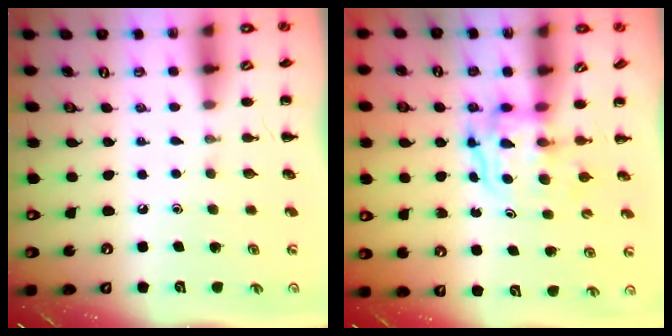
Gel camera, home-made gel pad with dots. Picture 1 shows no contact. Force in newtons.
{"total": 3.5, "press": 3.5, "slide": 0.3}